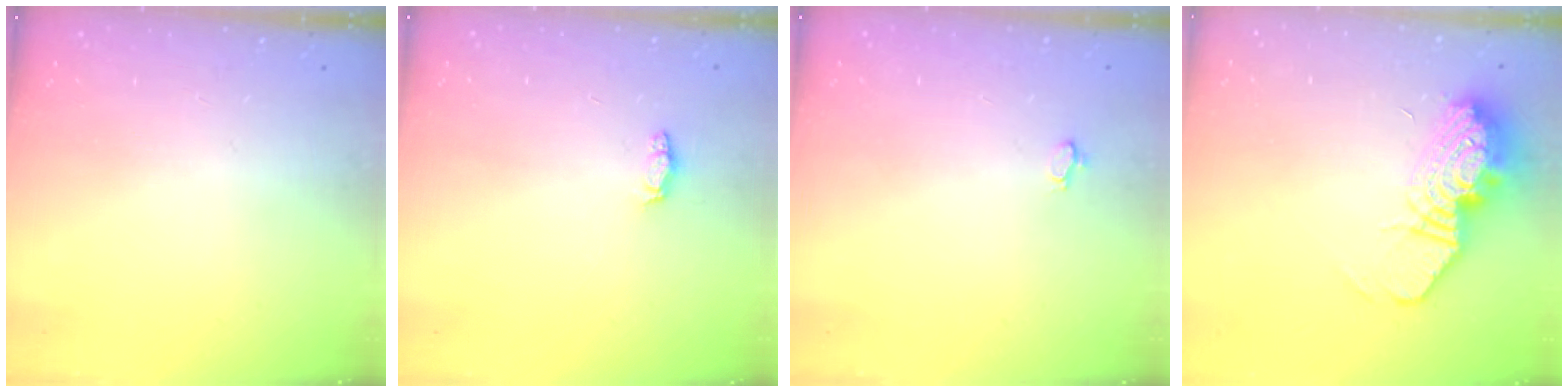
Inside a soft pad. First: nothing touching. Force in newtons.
{"total": 3.0, "press": 2.9, "slide": 0.4}
{"total": 2.8, "press": 2.8, "slide": 0.3}
{"total": 18.4, "press": 15.4, "slide": 10.0}